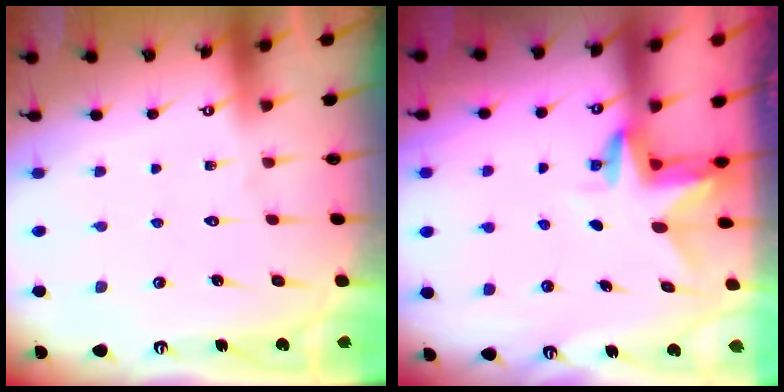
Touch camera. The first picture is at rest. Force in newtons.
{"total": 2.9, "press": 2.9, "slide": 0.2}